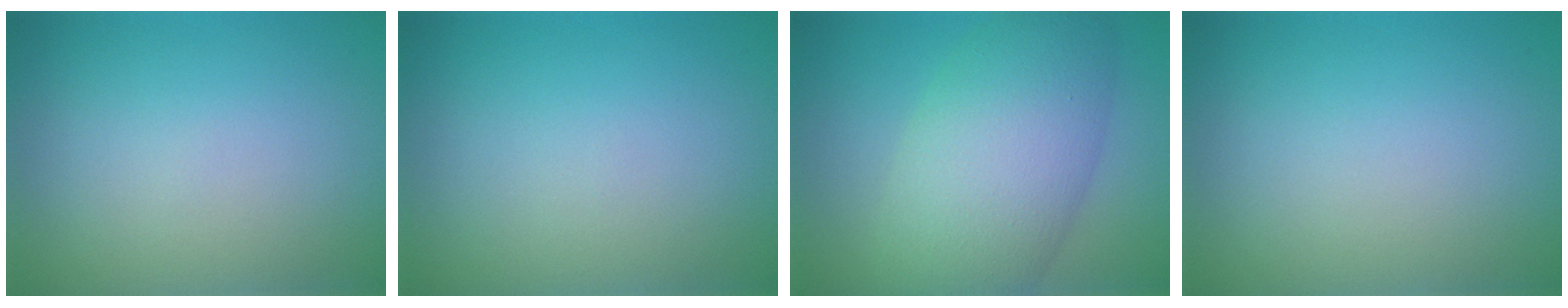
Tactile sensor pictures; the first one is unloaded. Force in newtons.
{"total": 0.0}
{"total": 9.4, "press": 9.4, "slide": 0.2}
{"total": 0.0}